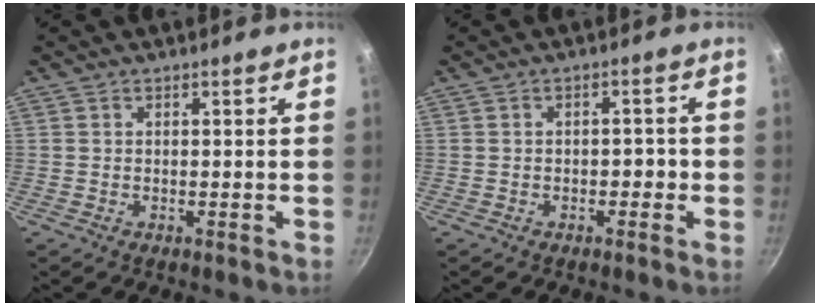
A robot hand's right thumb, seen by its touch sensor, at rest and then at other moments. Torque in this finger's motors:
{"motor_torque": [-0.13, -0.04, -0.28, 0.05, -0.02]}